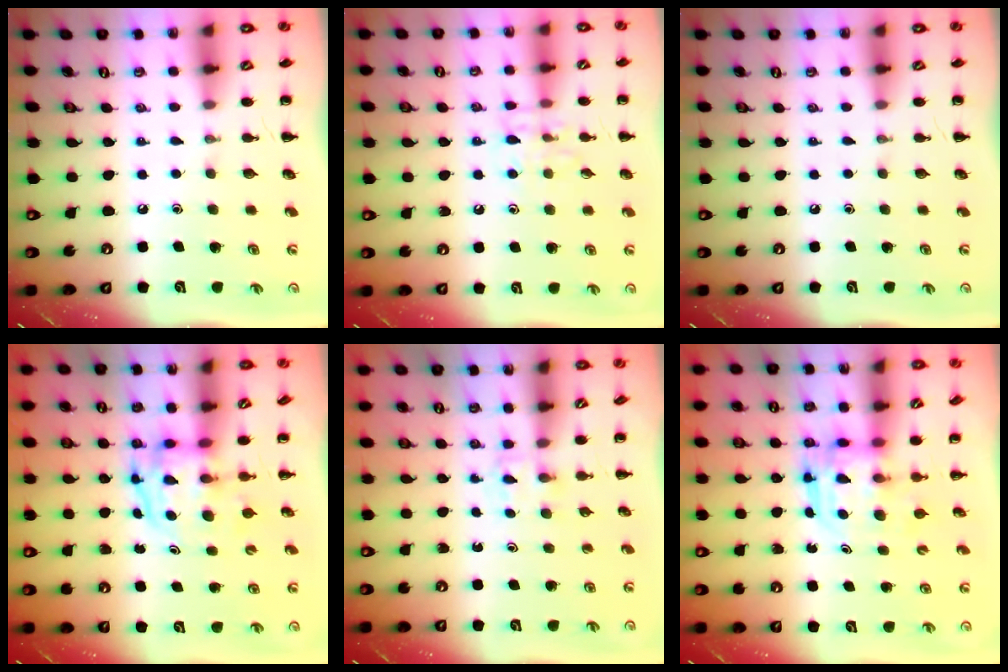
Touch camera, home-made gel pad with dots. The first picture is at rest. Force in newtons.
{"total": 8.4, "press": 8.3, "slide": 0.7}
{"total": 0.0}
{"total": 4.0, "press": 3.9, "slide": 0.7}
{"total": 2.3, "press": 2.1, "slide": 1.0}
{"total": 3.3, "press": 3.3, "slide": 0.2}